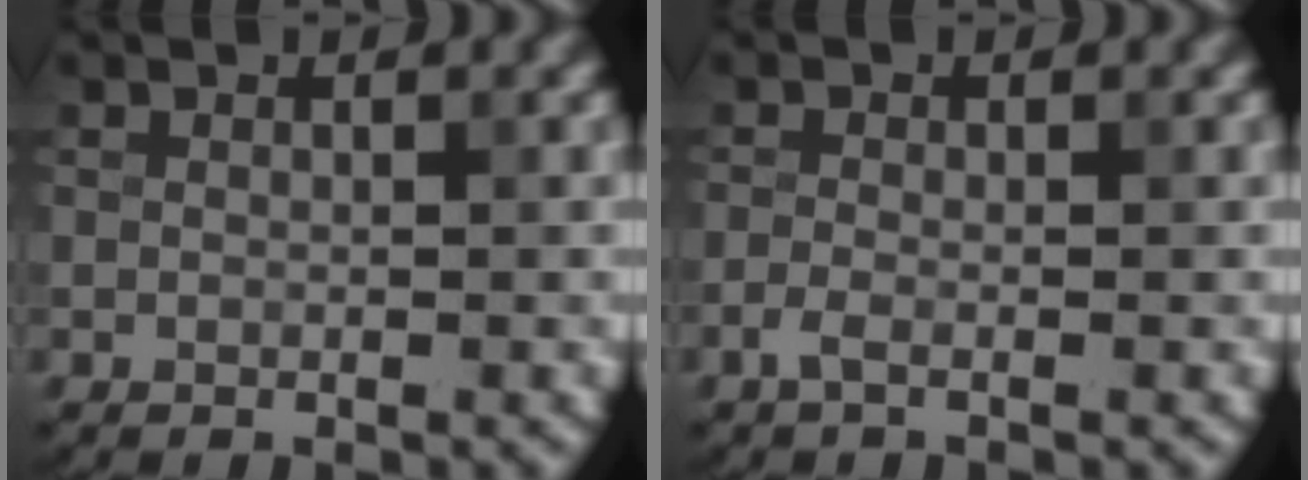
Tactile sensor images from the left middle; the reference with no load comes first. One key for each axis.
{"total": 1.2, "fx": -0.7, "fy": 0.3, "fz": 0.9, "tx": -0.024, "ty": 0.000, "tz": -0.018}